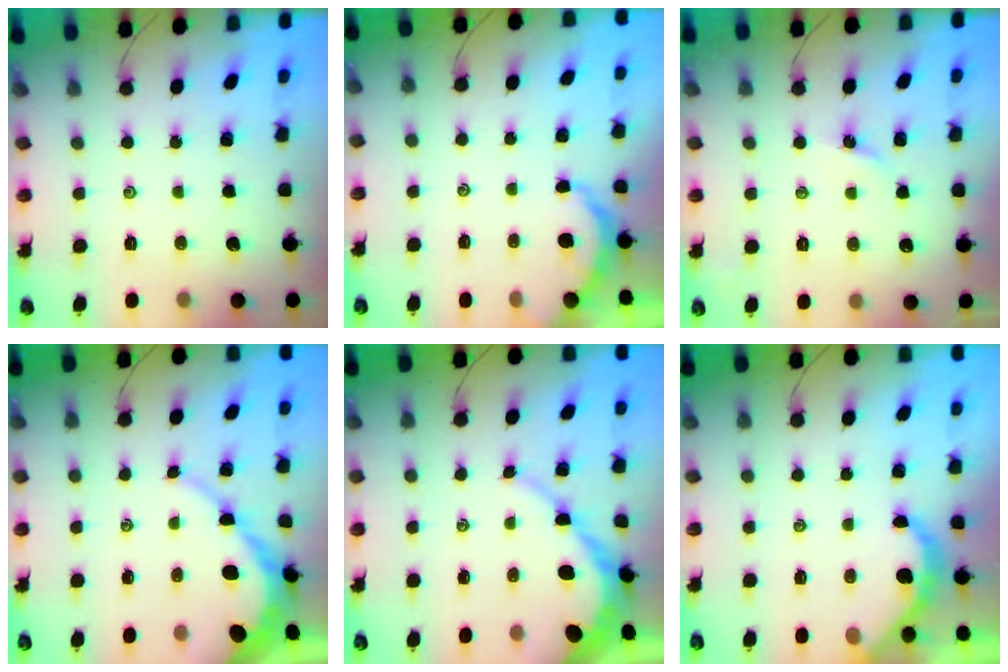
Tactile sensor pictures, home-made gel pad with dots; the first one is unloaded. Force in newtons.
{"total": 2.9, "press": 2.9, "slide": 0.3}
{"total": 2.4, "press": 2.4, "slide": 0.3}
{"total": 8.5, "press": 8.4, "slide": 0.9}
{"total": 8.5, "press": 8.4, "slide": 0.9}
{"total": 4.7, "press": 4.7, "slide": 0.4}